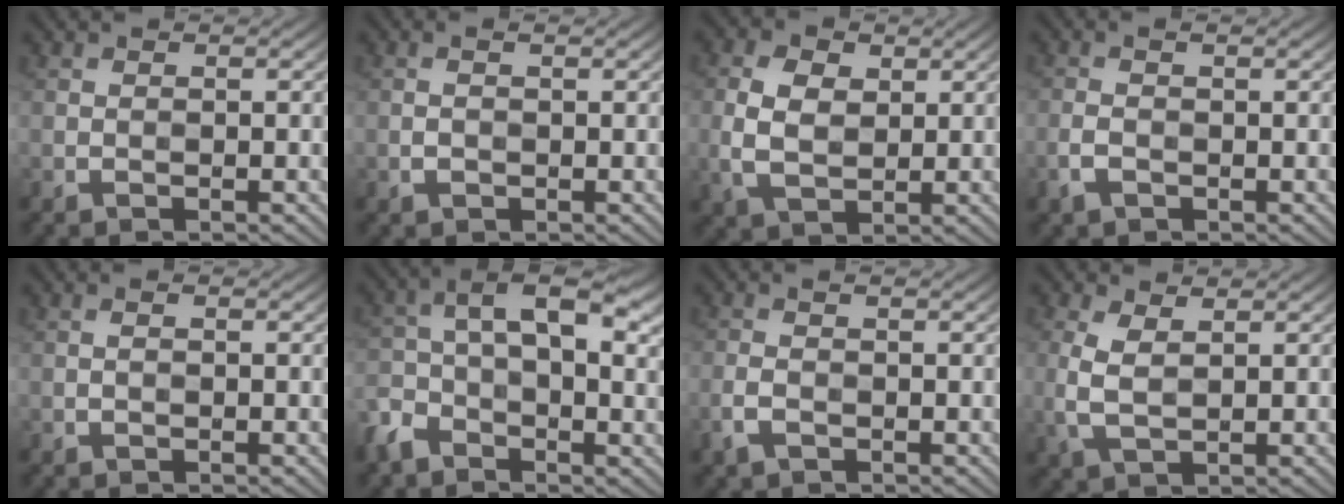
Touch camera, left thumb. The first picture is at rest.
{"total": 1.3, "force": [0.0, 0.7, 1.1], "torque": [-0.025, 0.003, 0.000]}
{"total": 5.9, "force": [1.0, 4.1, 4.1], "torque": [-0.096, 0.002, 0.018]}
{"total": 2.1, "force": [-0.6, 1.0, 1.7], "torque": [-0.045, -0.001, -0.013]}
{"total": 0.8, "force": [0.0, 0.3, 0.7], "torque": [-0.016, 0.002, 0.000]}
{"total": 9.7, "force": [-1.0, 5.7, 7.8], "torque": [-0.151, 0.002, -0.035]}
{"total": 2.3, "force": [-0.8, 1.1, 1.9], "torque": [-0.052, -0.003, -0.017]}
{"total": 4.1, "force": [1.1, 2.0, 3.4], "torque": [-0.093, 0.000, 0.024]}